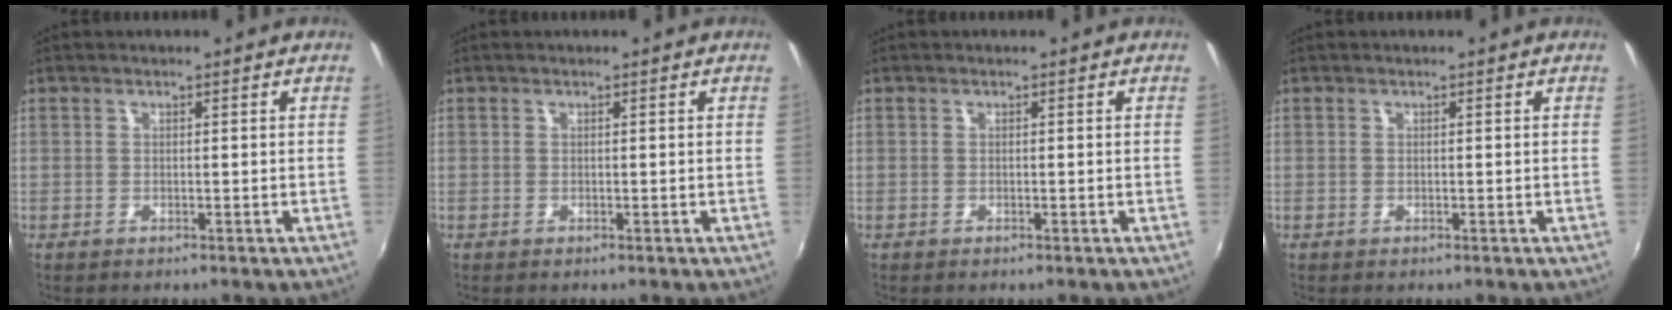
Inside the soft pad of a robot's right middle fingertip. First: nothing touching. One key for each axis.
{"total": 0.0}
{"total": 0.0}
{"total": 0.0}